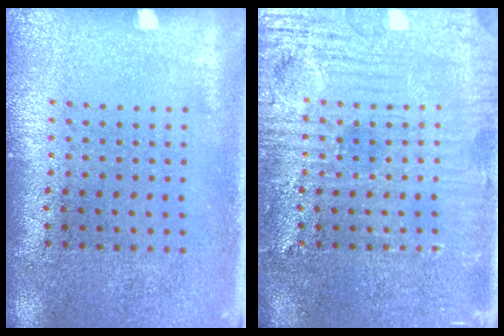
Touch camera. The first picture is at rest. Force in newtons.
{"total": 5.7, "press": 5.7, "slide": 0.6}